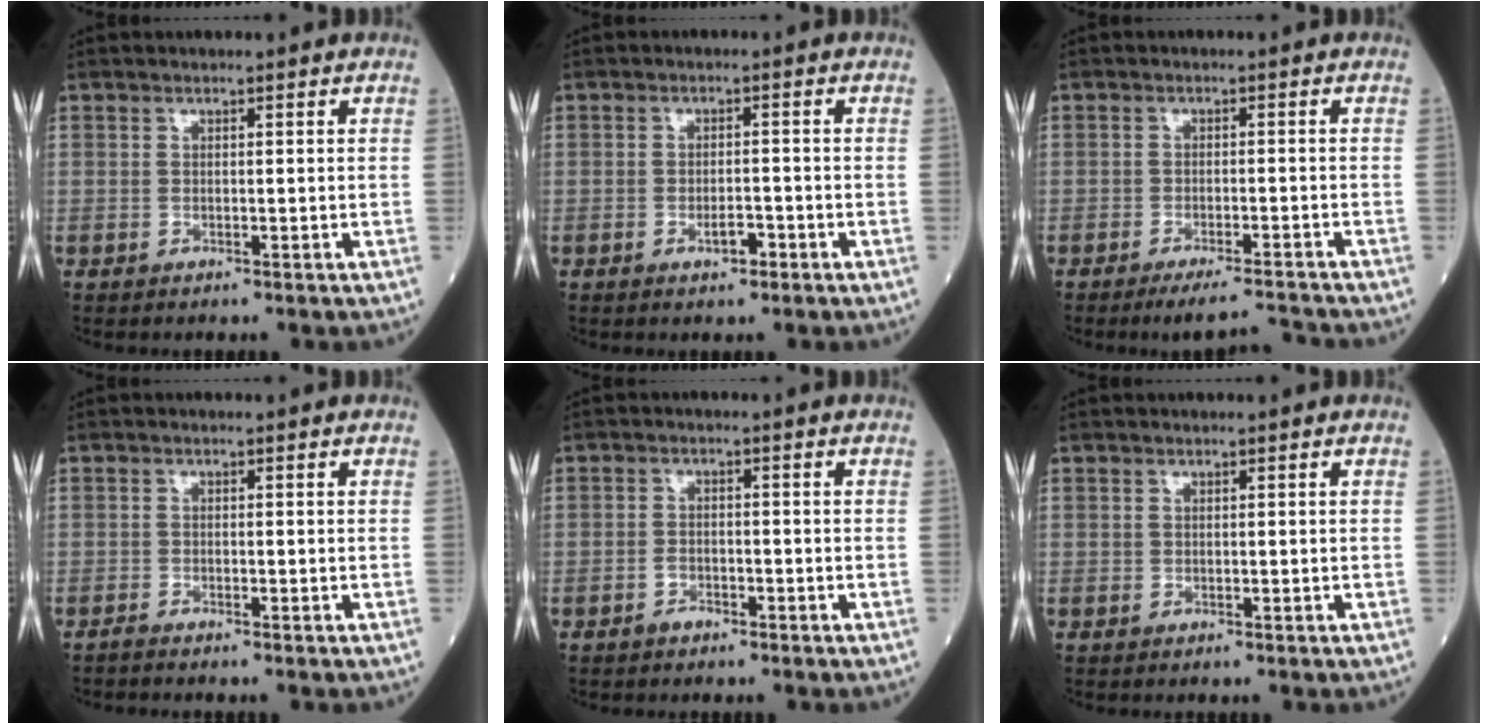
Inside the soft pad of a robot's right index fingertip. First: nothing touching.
{"total": 2.4, "force": [-1.3, 0.9, 1.8], "torque": [-0.026, 0.003, -0.021]}
{"total": 5.6, "force": [-5.3, -0.8, 1.5], "torque": [-0.014, -0.006, -0.088]}
{"total": 0.9, "force": [-0.9, -0.2, 0.2], "torque": [-0.007, -0.002, -0.020]}
{"total": 1.9, "force": [-1.4, 1.1, 0.7], "torque": [-0.013, 0.004, -0.024]}
{"total": 0.0}